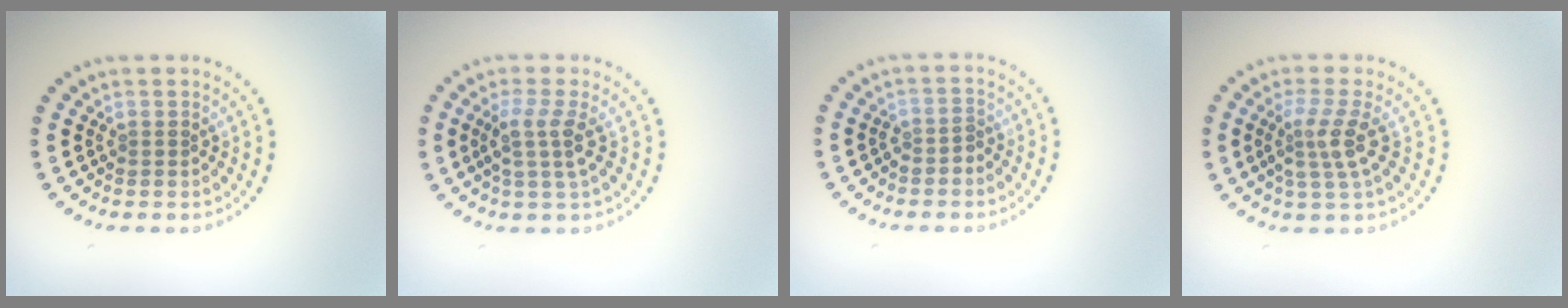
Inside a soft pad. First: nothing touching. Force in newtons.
{"total": 2.6, "press": 2.1, "slide": 1.6}
{"total": 1.2, "press": 1.0, "slide": 0.7}
{"total": 3.0, "press": 2.3, "slide": 1.9}